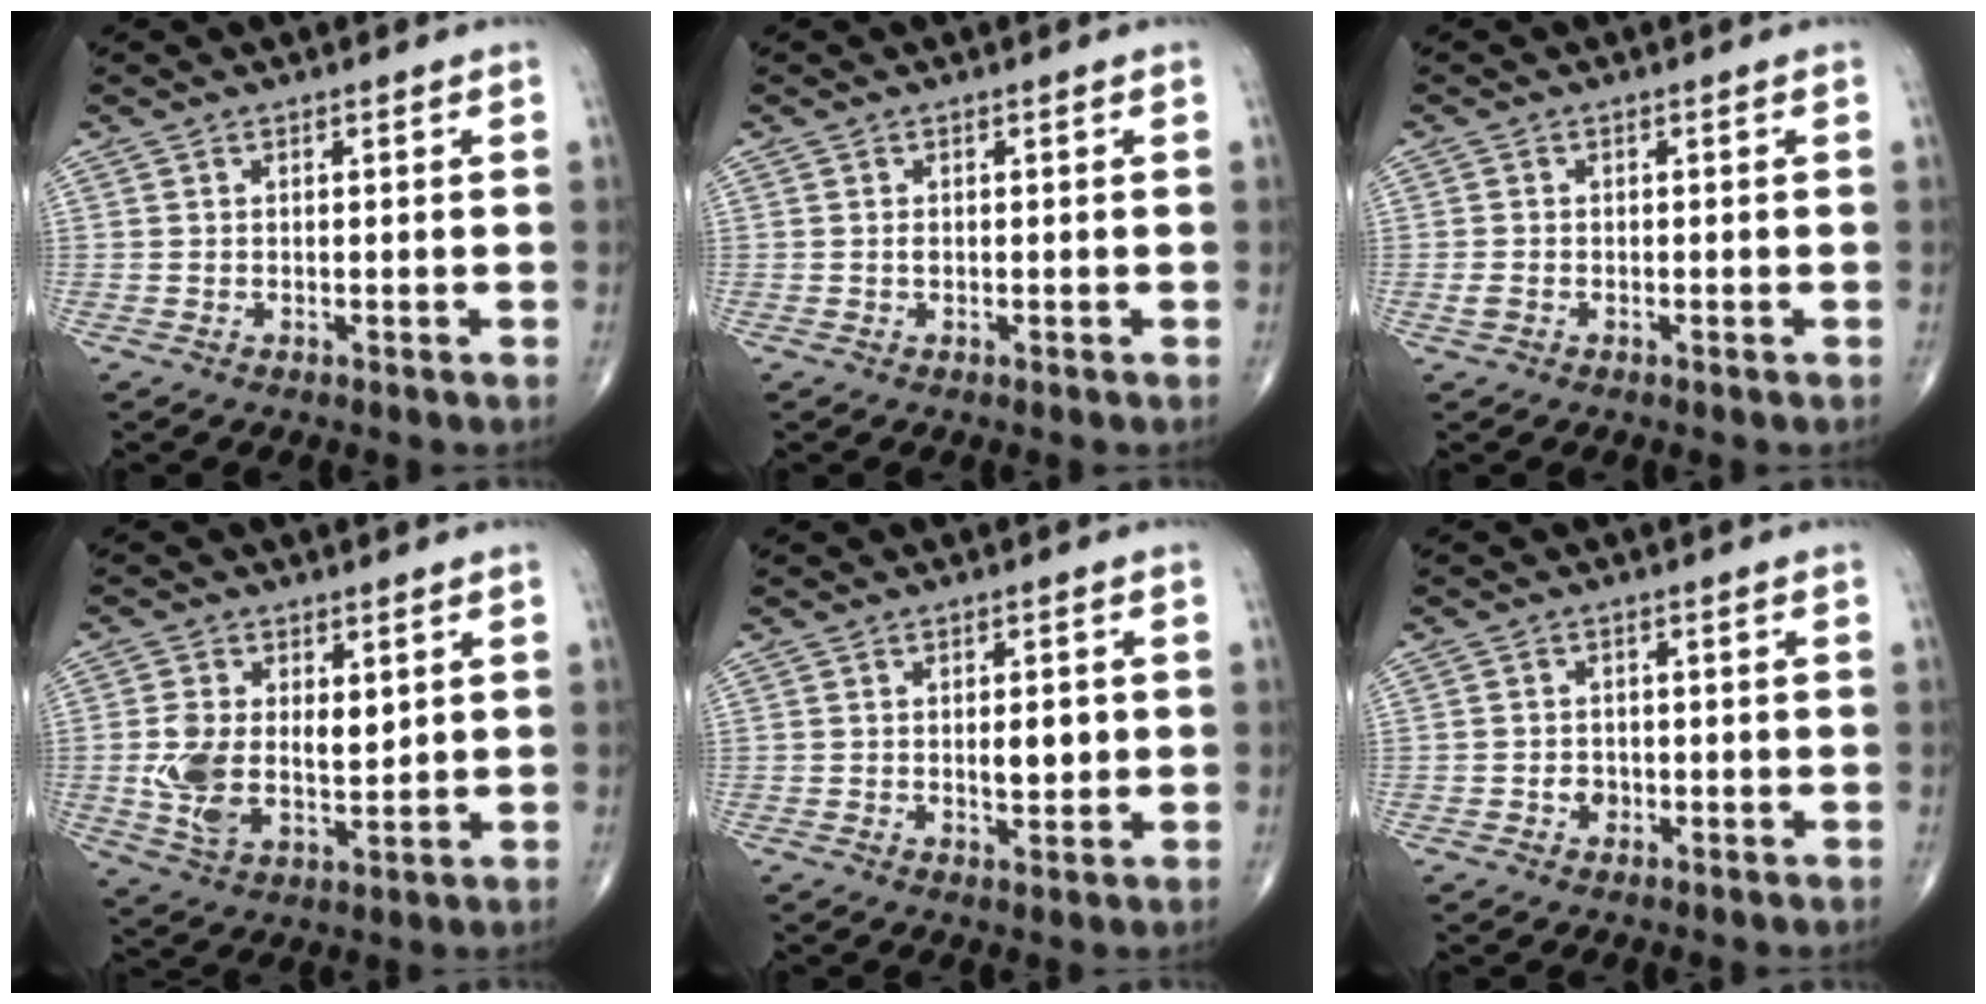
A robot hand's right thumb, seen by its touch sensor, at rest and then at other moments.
{"total": 0.6, "force": [0.0, 0.3, 0.4], "torque": [-0.007, 0.000, -0.001]}
{"total": 1.5, "force": [-0.5, 0.9, 1.0], "torque": [-0.027, 0.004, -0.009]}
{"total": 10.5, "force": [1.3, 6.3, 8.4], "torque": [-0.148, -0.014, 0.035]}
{"total": 4.2, "force": [0.2, 1.9, 3.7], "torque": [-0.046, -0.004, 0.006]}
{"total": 2.2, "force": [-0.7, 1.8, 1.0], "torque": [-0.004, 0.007, -0.012]}